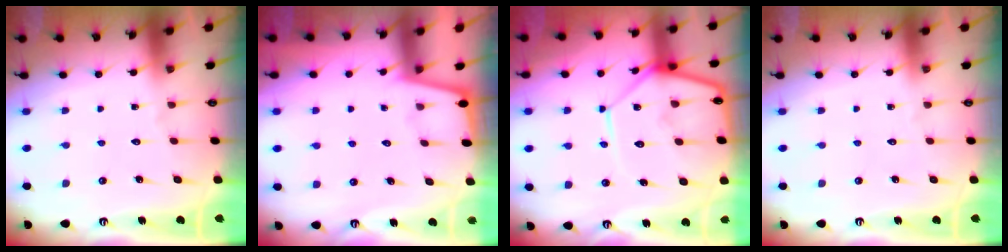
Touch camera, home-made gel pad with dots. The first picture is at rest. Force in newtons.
{"total": 0.9, "press": 0.9, "slide": 0.2}
{"total": 14.7, "press": 14.7, "slide": 1.1}
{"total": 0.0}